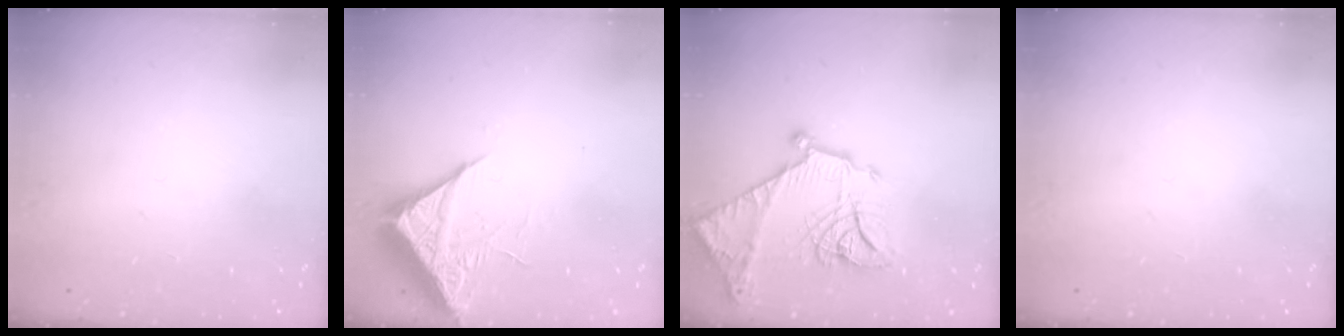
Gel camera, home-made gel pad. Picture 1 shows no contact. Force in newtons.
{"total": 6.9, "press": 6.9, "slide": 0.4}
{"total": 20.7, "press": 20.6, "slide": 2.0}
{"total": 0.0}